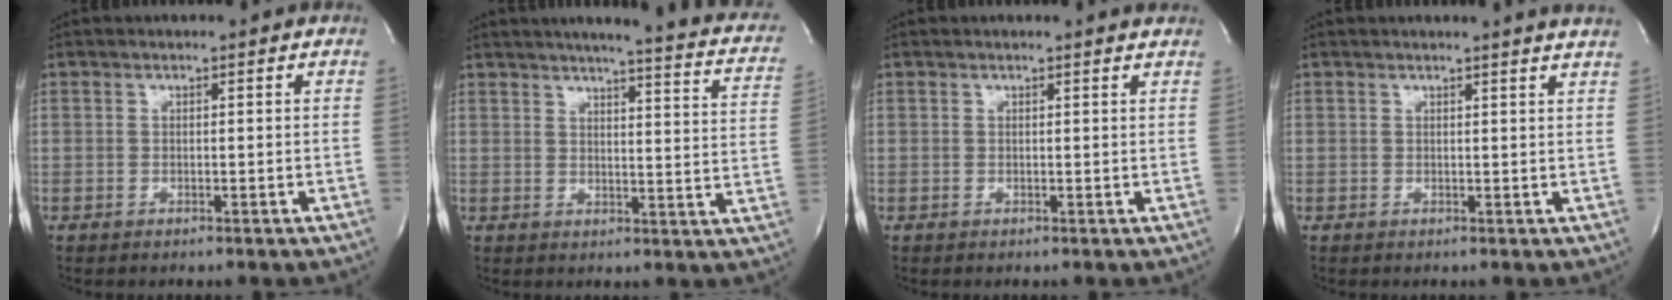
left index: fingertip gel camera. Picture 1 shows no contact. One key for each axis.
{"total": 17.8, "fx": 14.3, "fy": 2.1, "fz": 10.5, "tx": -0.136, "ty": -0.021, "tz": 0.148}
{"total": 1.7, "fx": 1.7, "fy": -0.2, "fz": 0.3, "tx": -0.012, "ty": -0.012, "tz": 0.006}
{"total": 4.4, "fx": 4.1, "fy": -0.8, "fz": 1.4, "tx": -0.018, "ty": -0.010, "tz": 0.024}